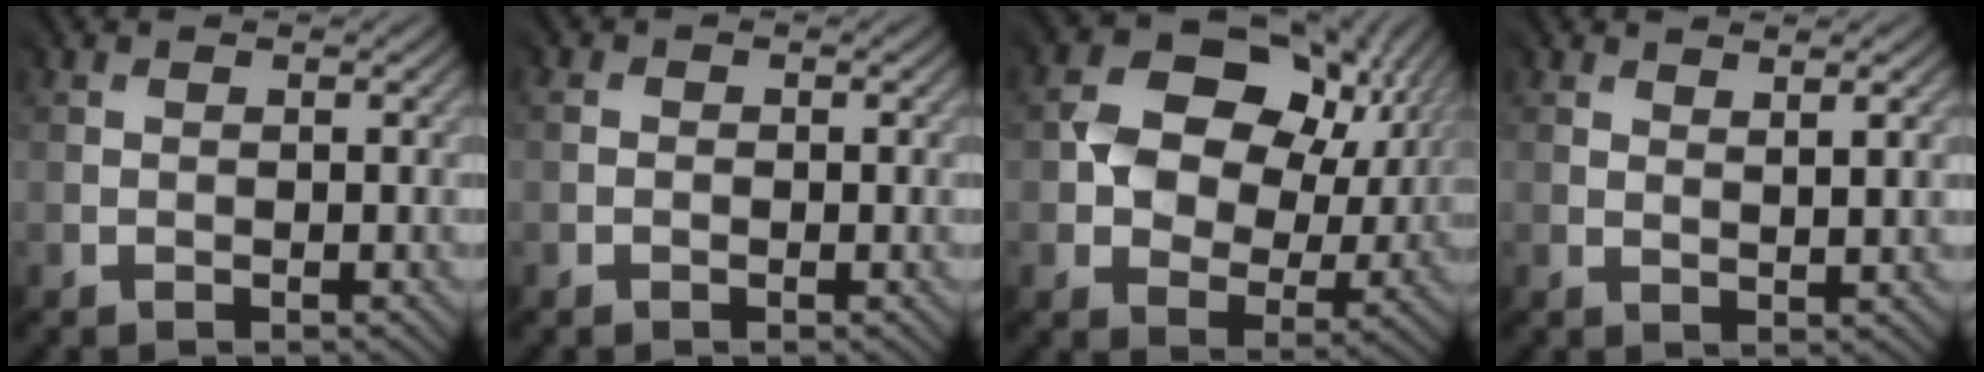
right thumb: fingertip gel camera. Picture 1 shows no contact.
{"total": 0.5, "force": [-0.4, 0.2, -0.1], "torque": [-0.002, 0.000, -0.008]}
{"total": 12.3, "force": [2.9, 8.9, 7.9], "torque": [-0.140, 0.003, 0.050]}
{"total": 1.9, "force": [1.7, 0.0, 0.9], "torque": [-0.023, -0.004, 0.038]}